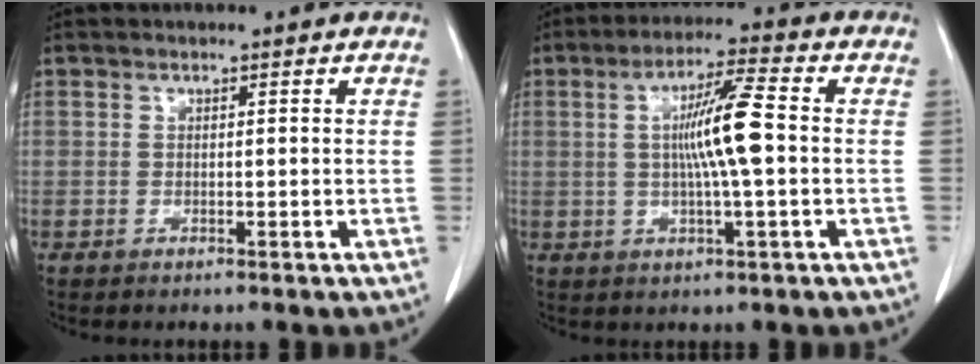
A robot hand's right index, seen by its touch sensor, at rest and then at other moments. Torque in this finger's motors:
{"motor_torque": [1.19, -0.19, 0.74, 0.18]}